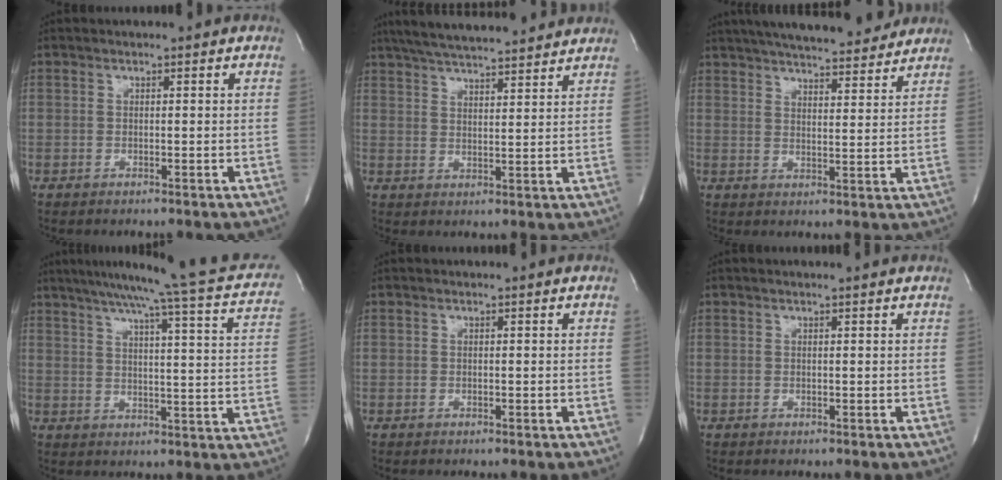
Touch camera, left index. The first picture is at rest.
{"total": 15.9, "force": [14.2, 1.9, 6.9], "torque": [-0.122, 0.029, 0.208]}
{"total": 19.1, "force": [16.9, 3.5, 8.2], "torque": [-0.140, 0.021, 0.235]}
{"total": 23.4, "force": [19.8, 0.4, 12.4], "torque": [-0.188, -0.027, 0.238]}
{"total": 0.0}
{"total": 0.8, "force": [0.6, -0.2, 0.4], "torque": [-0.012, 0.000, 0.012]}